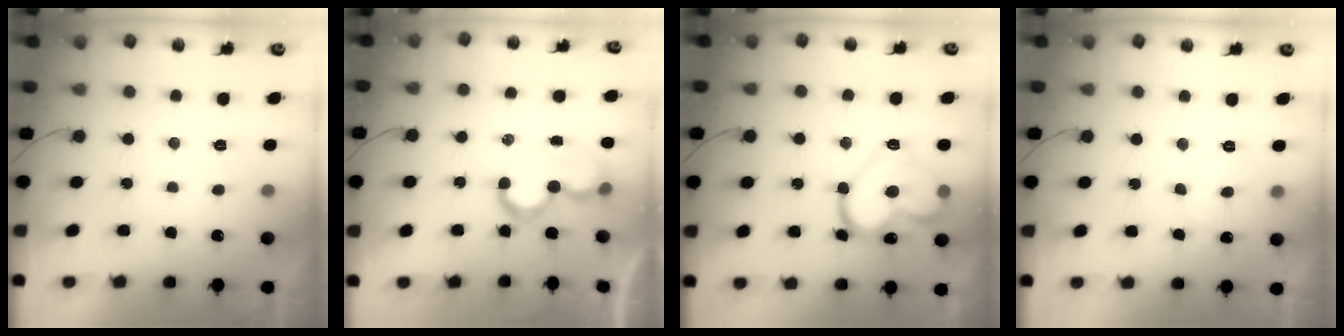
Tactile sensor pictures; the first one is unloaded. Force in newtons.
{"total": 7.8, "press": 7.8, "slide": 0.6}
{"total": 17.8, "press": 17.7, "slide": 1.7}
{"total": 6.9, "press": 6.9, "slide": 0.7}